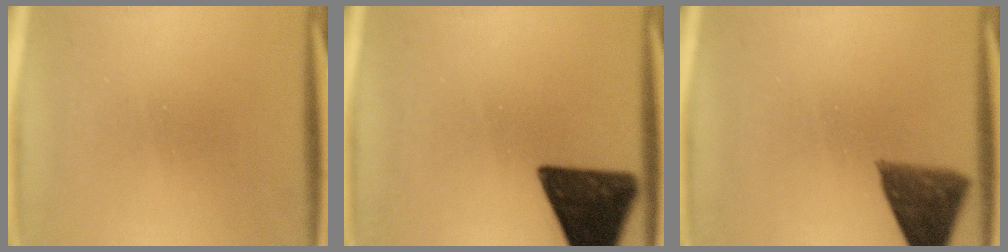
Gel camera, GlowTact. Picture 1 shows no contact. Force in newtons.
{"total": 13.8}
{"total": 7.5}